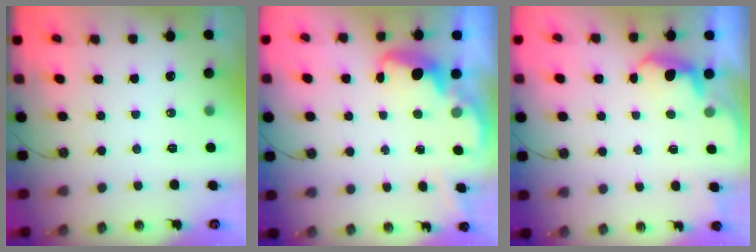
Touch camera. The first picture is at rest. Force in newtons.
{"total": 2.7, "press": 2.6, "slide": 0.8}
{"total": 2.3, "press": 2.1, "slide": 0.9}